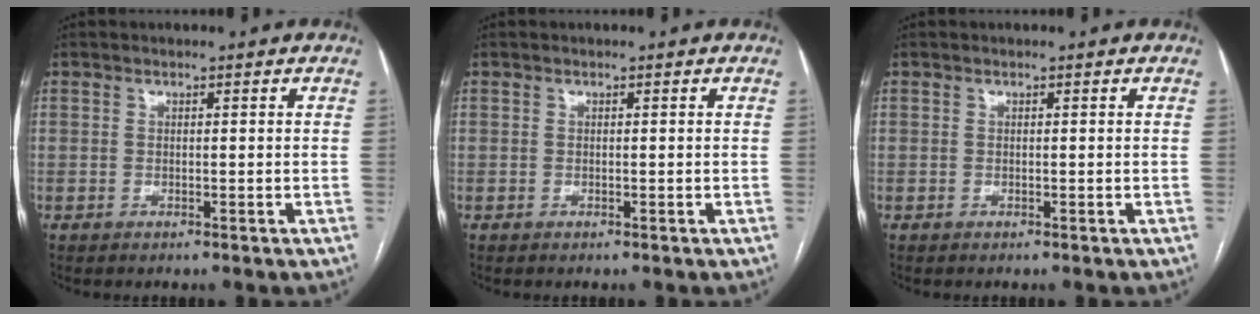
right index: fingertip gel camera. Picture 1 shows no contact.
{"total": 0.0}
{"total": 0.0}